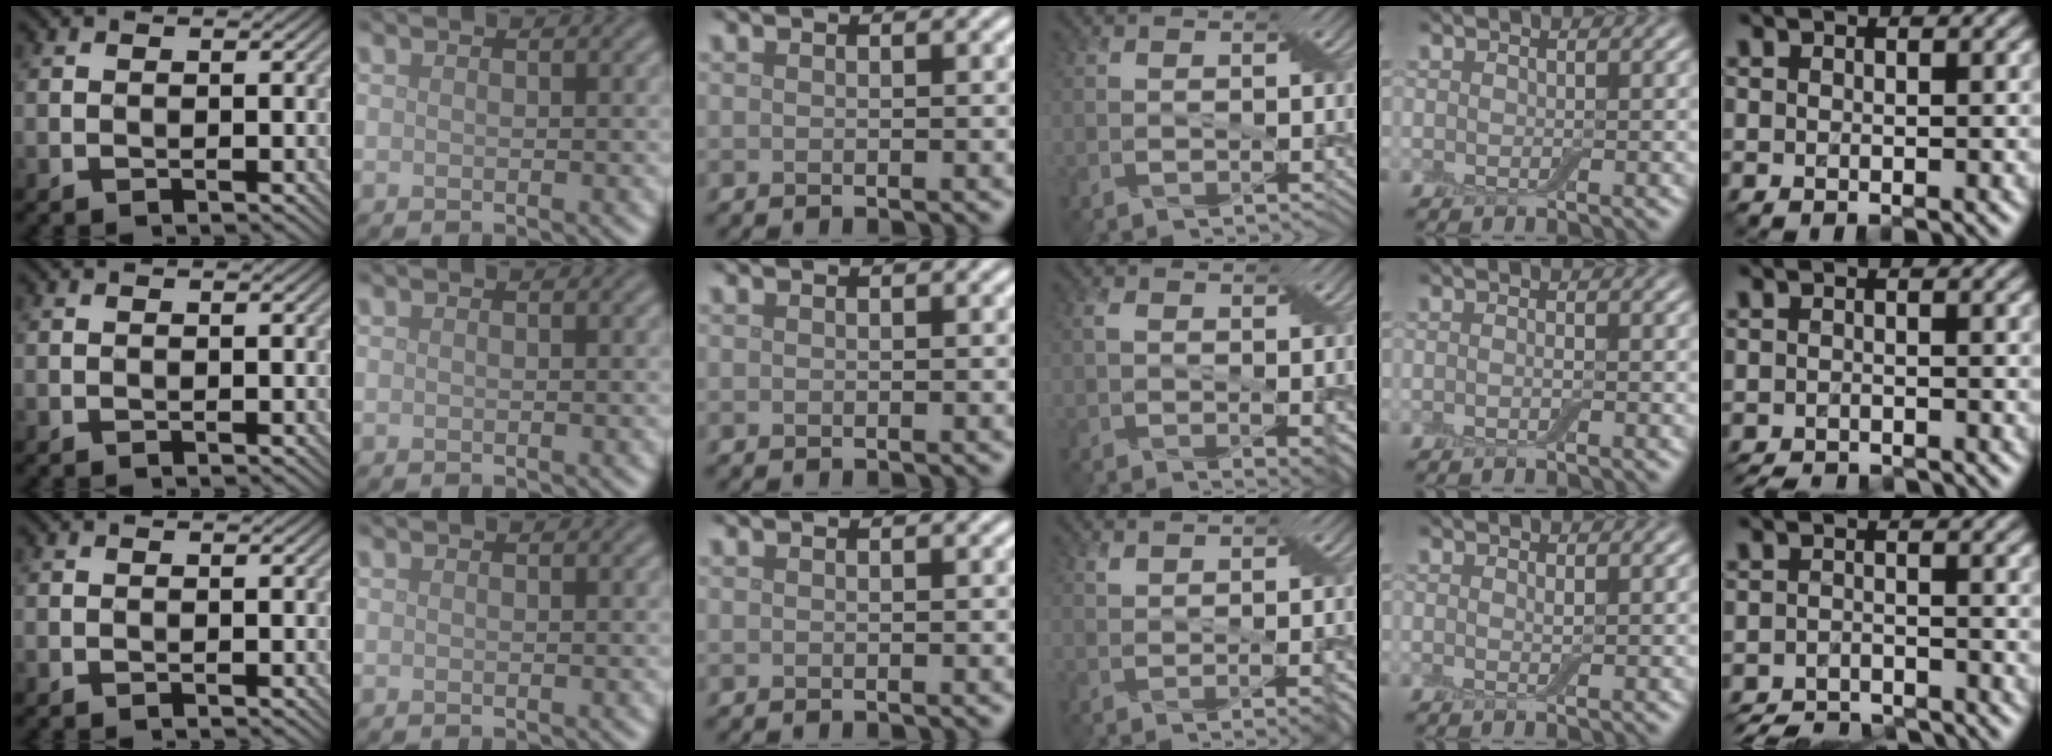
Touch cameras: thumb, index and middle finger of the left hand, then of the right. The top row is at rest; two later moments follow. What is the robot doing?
{"motion": "fold", "object": "apron"}